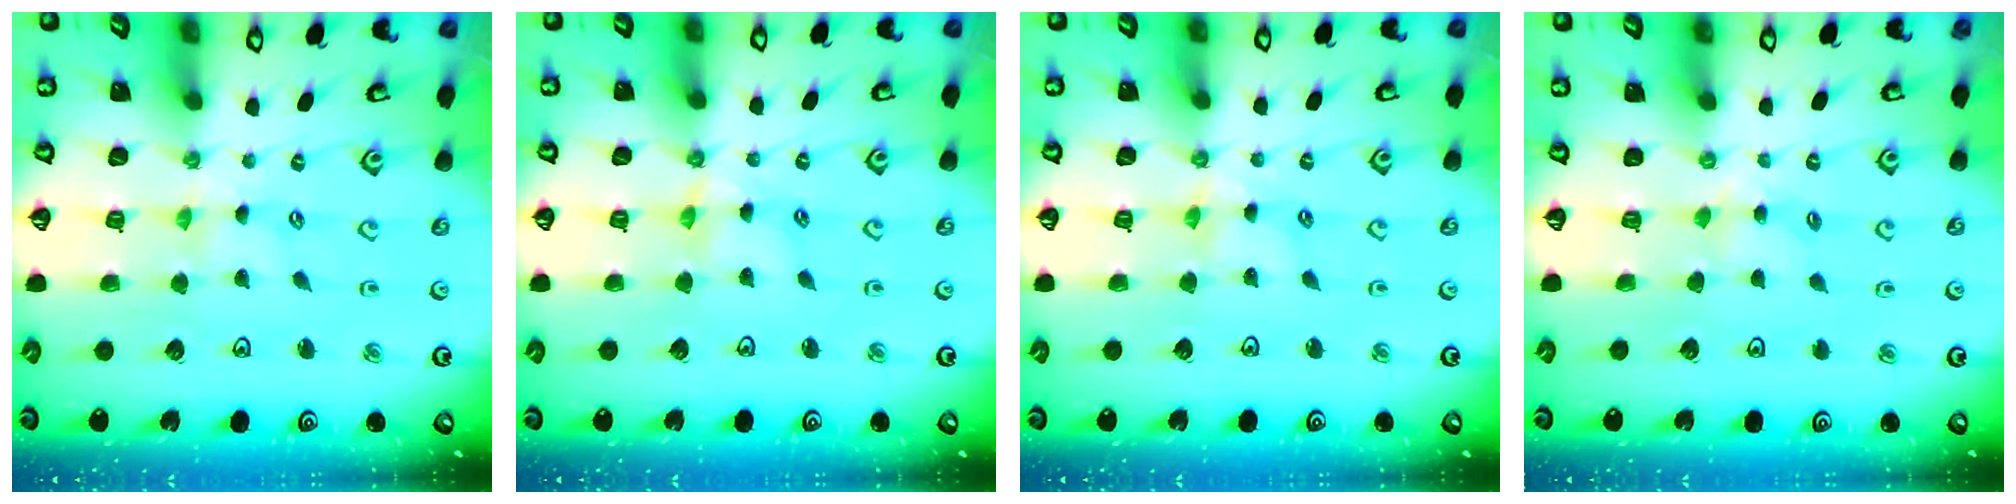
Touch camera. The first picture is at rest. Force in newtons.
{"total": 5.2, "press": 5.2, "slide": 0.4}
{"total": 4.7, "press": 4.7, "slide": 0.5}
{"total": 3.9, "press": 3.9, "slide": 0.3}